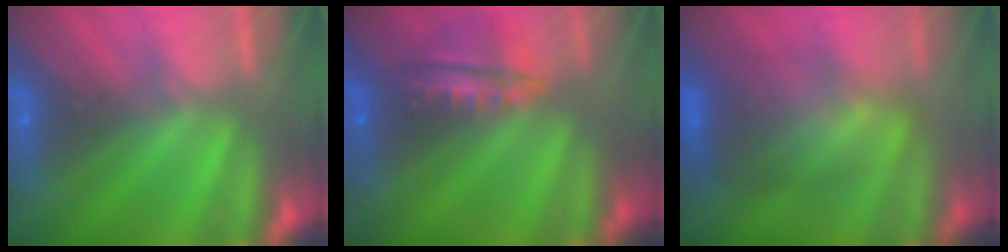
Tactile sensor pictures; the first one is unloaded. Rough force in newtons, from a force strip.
{"total": 7.9}
{"total": 3.4}